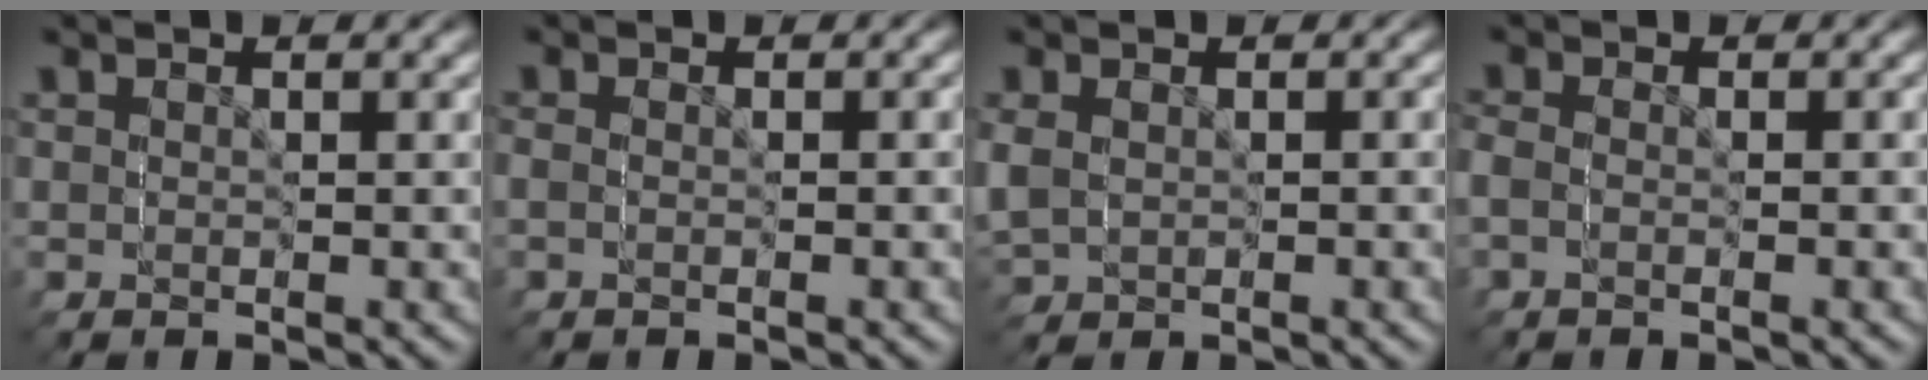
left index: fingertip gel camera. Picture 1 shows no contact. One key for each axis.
{"total": 0.7, "fx": -0.7, "fy": -0.2, "fz": -0.1, "tx": -0.005, "ty": -0.006, "tz": -0.011}
{"total": 1.7, "fx": -0.5, "fy": 1.6, "fz": -0.3, "tx": -0.015, "ty": -0.015, "tz": 0.001}
{"total": 1.4, "fx": -1.1, "fy": -0.6, "fz": -0.5, "tx": 0.001, "ty": -0.009, "tz": -0.018}